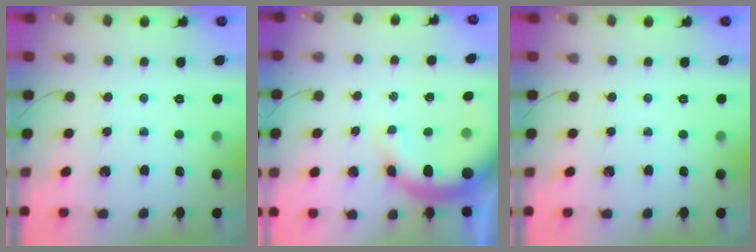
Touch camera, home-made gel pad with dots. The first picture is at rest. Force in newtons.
{"total": 9.8, "press": 9.6, "slide": 2.0}
{"total": 0.0}